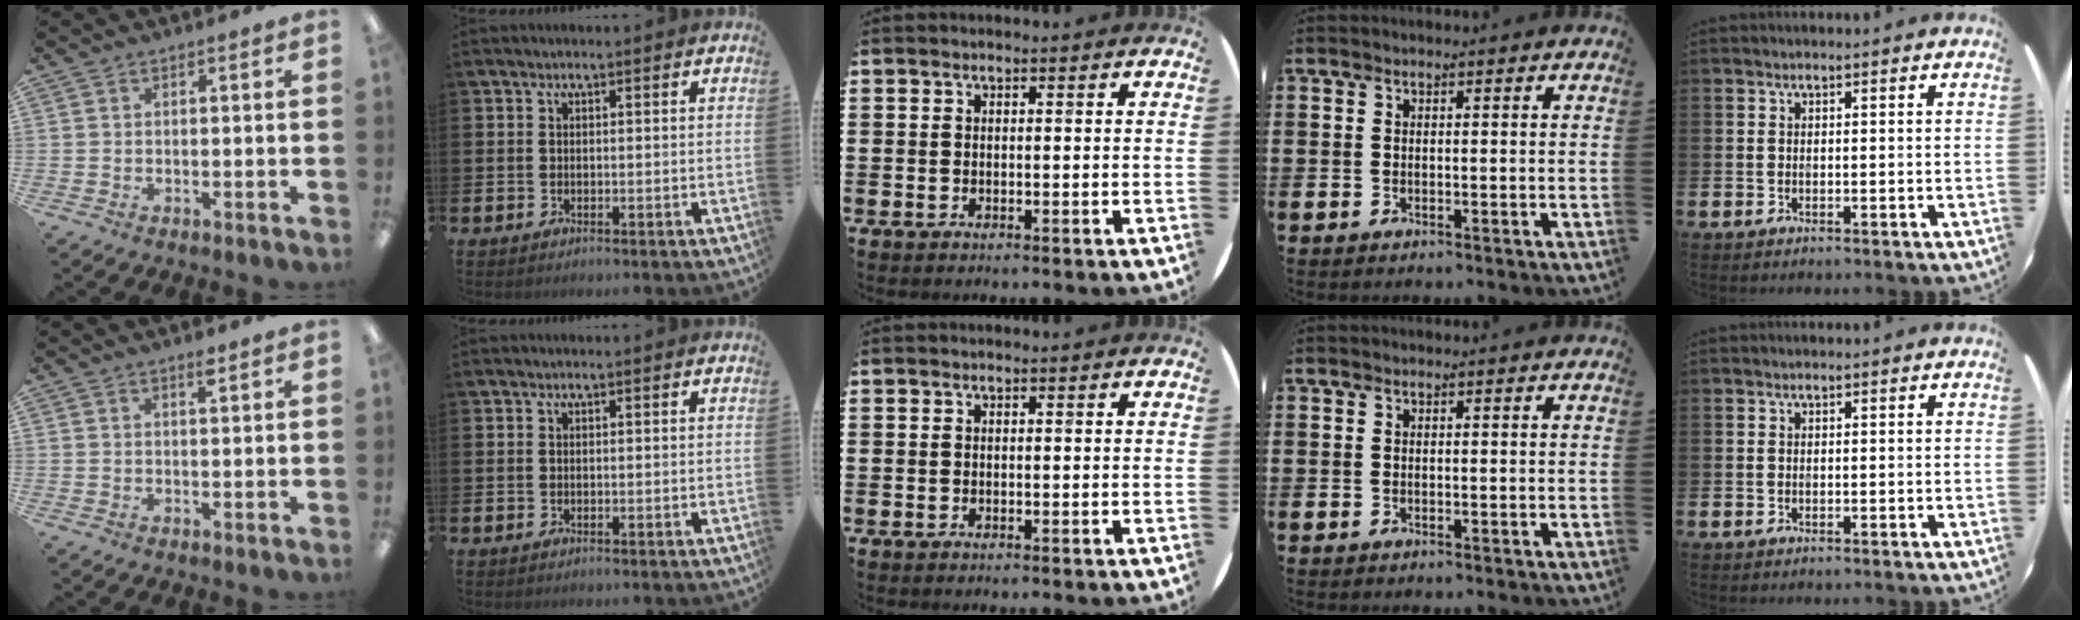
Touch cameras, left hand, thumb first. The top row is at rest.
{"thumb": {"total": 1.9, "force": [1.5, 0.3, 1.2], "torque": [-0.020, -0.002, 0.023]}}